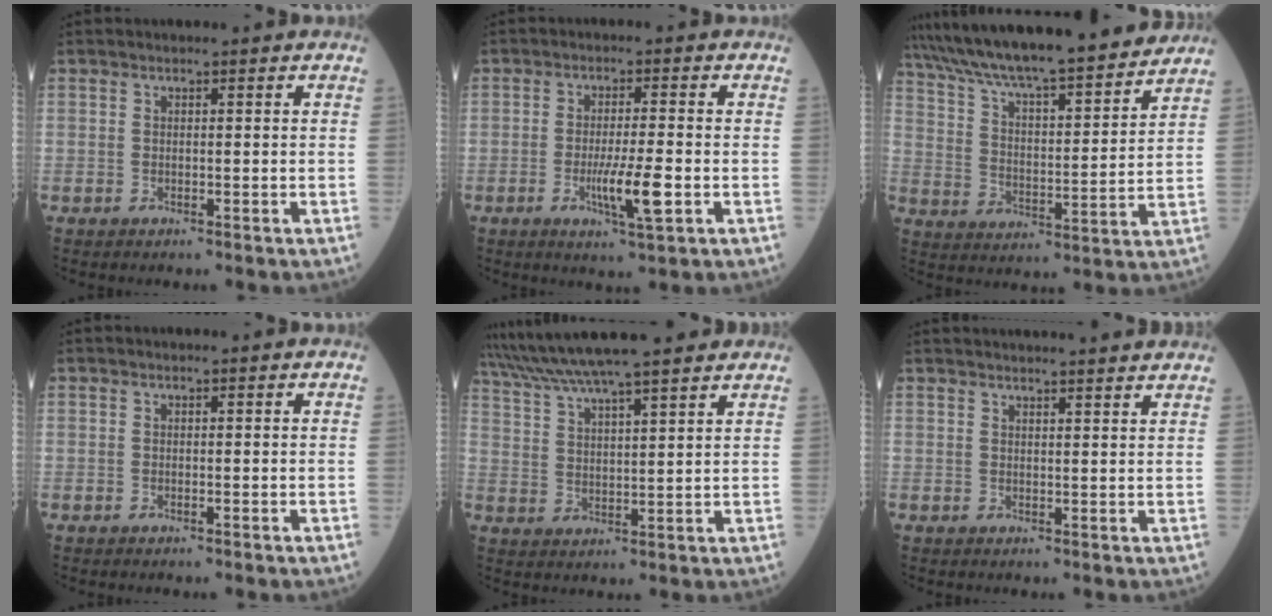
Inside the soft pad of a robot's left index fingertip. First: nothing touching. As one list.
[{"total": 6.3, "force": [-1.9, 0.3, 5.9], "torque": [-0.111, -0.012, -0.032]}, {"total": 22.4, "force": [20.1, 1.7, 9.9], "torque": [-0.171, -0.002, 0.304]}, {"total": 0.0}, {"total": 17.3, "force": [15.2, 0.8, 8.3], "torque": [-0.152, 0.038, 0.236]}, {"total": 11.8, "force": [11.2, 0.4, 3.7], "torque": [-0.045, 0.023, 0.127]}]